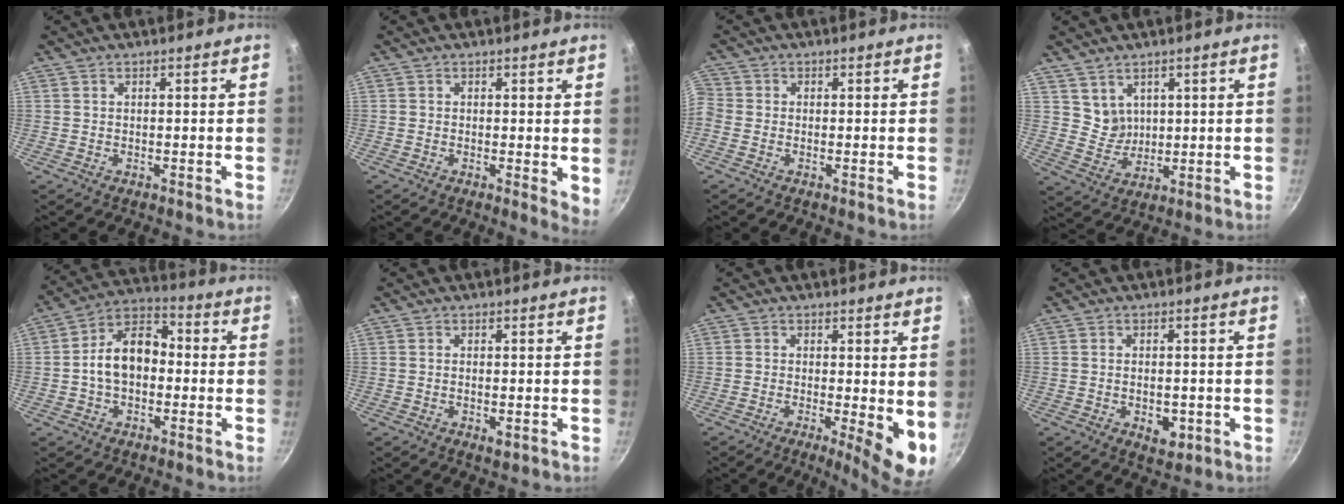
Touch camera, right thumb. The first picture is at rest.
{"total": 3.2, "force": [0.2, 1.4, 2.9], "torque": [-0.033, -0.009, -0.001]}
{"total": 2.3, "force": [-1.0, 1.9, 0.9], "torque": [-0.025, 0.005, -0.032]}
{"total": 4.4, "force": [2.5, 3.5, 1.2], "torque": [-0.002, -0.011, 0.056]}
{"total": 11.4, "force": [-1.0, 7.8, 8.2], "torque": [-0.105, 0.043, -0.035]}
{"total": 1.9, "force": [-0.6, 0.8, 1.7], "torque": [-0.031, -0.005, -0.010]}
{"total": 7.9, "force": [-0.8, 2.1, 7.5], "torque": [-0.094, -0.014, -0.009]}
{"total": 4.7, "force": [-1.4, 2.8, 3.5], "torque": [-0.040, 0.003, -0.015]}